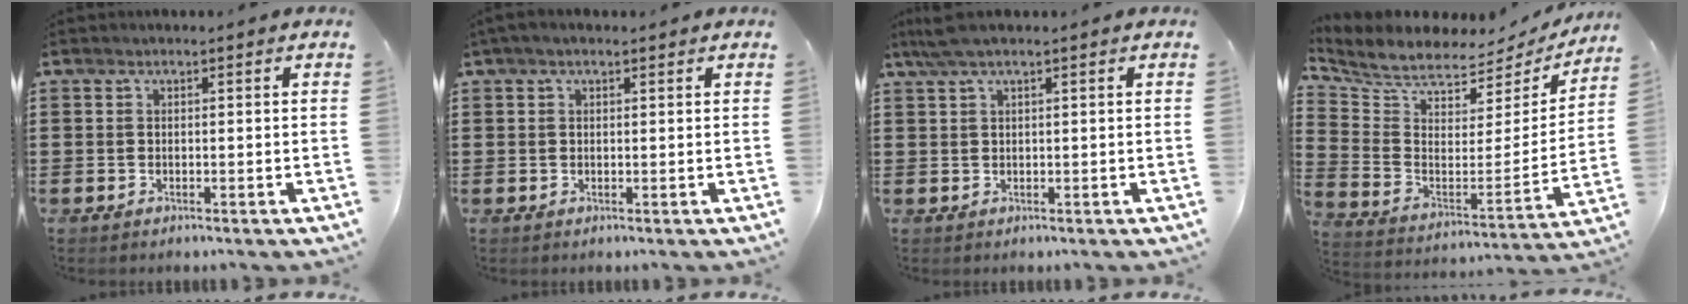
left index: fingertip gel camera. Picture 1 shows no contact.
{"total": 1.2, "force": [0.6, 0.5, 1.0], "torque": [-0.019, 0.003, 0.010]}
{"total": 2.5, "force": [1.4, 0.2, 2.1], "torque": [-0.042, 0.001, 0.025]}
{"total": 5.9, "force": [5.5, 1.6, 1.4], "torque": [-0.062, -0.052, 0.094]}